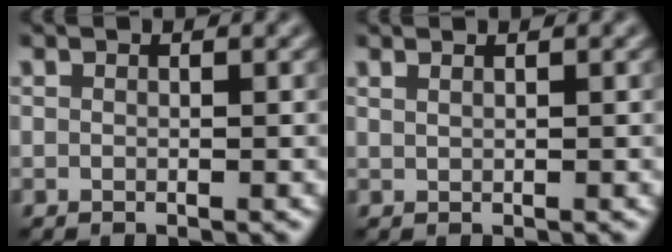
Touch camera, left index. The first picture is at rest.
{"total": 0.9, "force": [0.6, 0.5, 0.5], "torque": [-0.003, -0.004, 0.003]}